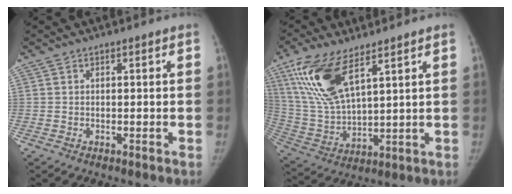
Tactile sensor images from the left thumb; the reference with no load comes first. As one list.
[{"total": 14.4, "force": [7.7, 5.4, 10.9], "torque": [-0.227, -0.029, 0.163]}]